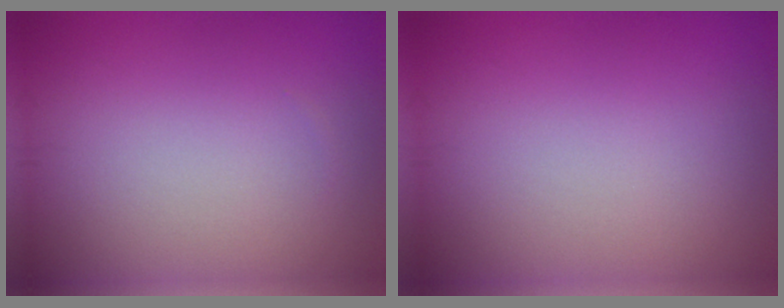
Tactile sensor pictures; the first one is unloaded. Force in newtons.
{"total": 0.0}